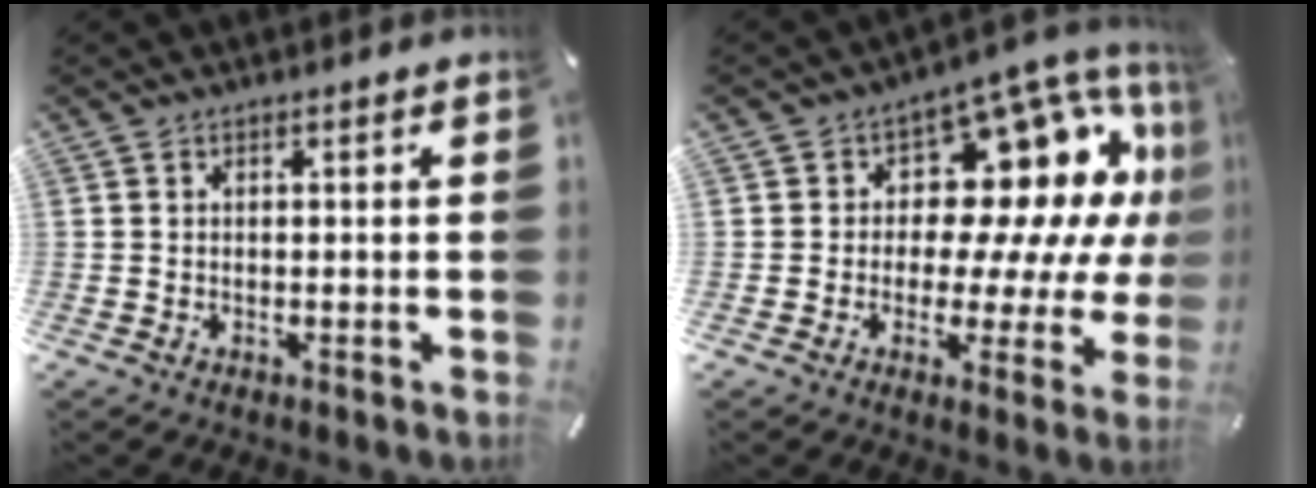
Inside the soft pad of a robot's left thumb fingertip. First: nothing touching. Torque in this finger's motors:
{"motor_torque": [2.05, 2.59, 0.75, -0.62, 0.02]}